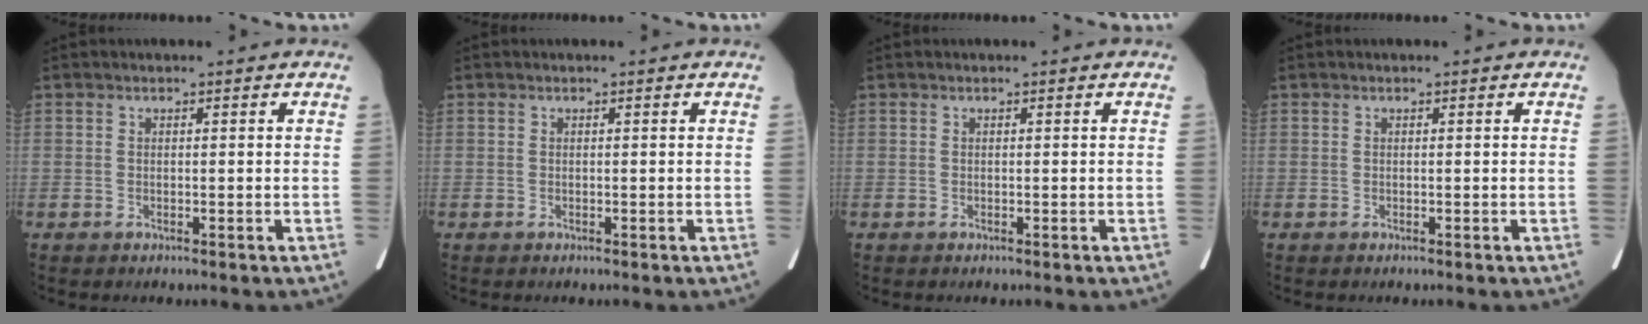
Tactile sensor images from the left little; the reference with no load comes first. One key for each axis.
{"total": 0.0}
{"total": 0.0}
{"total": 0.0}